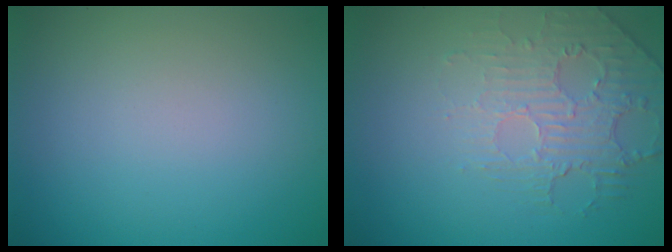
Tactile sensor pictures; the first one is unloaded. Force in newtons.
{"total": 2.3, "press": 1.5, "slide": 1.7}